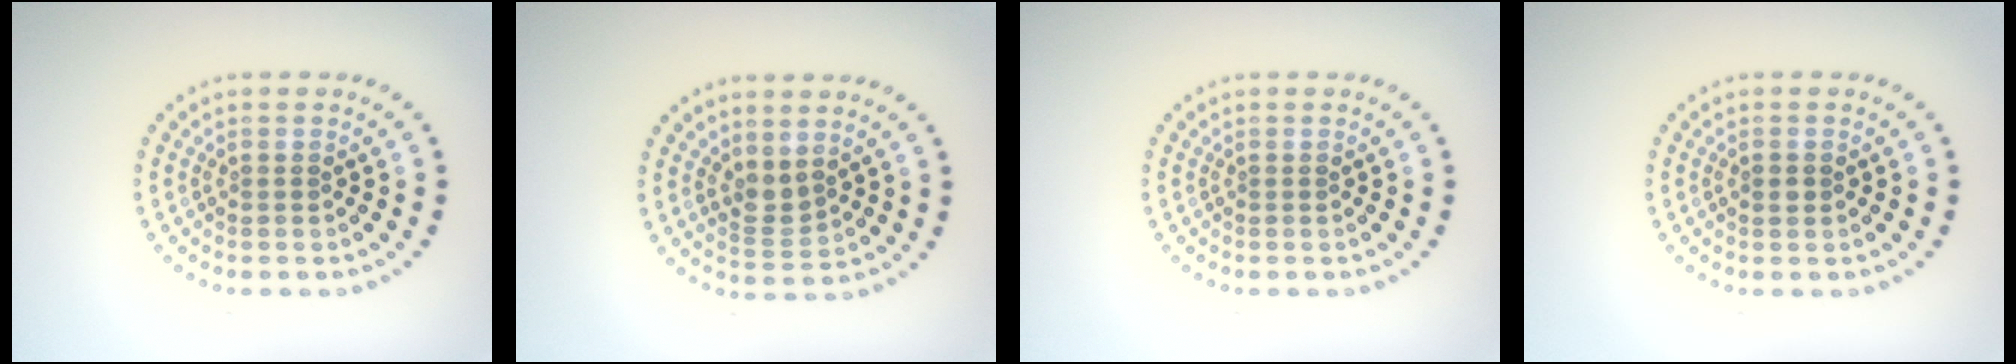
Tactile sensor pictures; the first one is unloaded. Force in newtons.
{"total": 1.9, "press": 1.5, "slide": 1.0}
{"total": 0.0}
{"total": 1.1, "press": 1.1, "slide": 0.0}